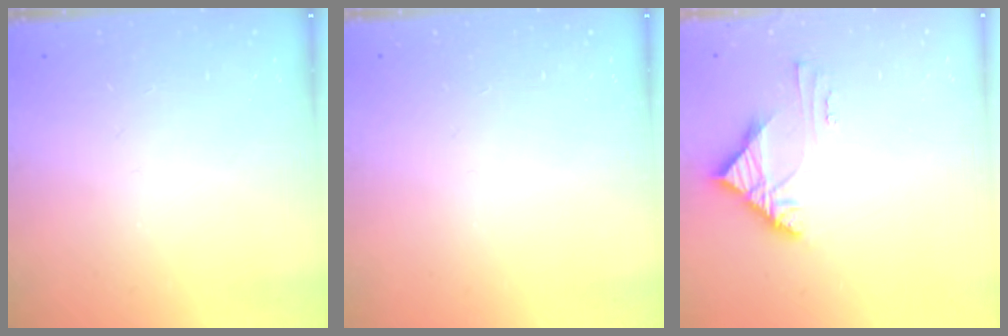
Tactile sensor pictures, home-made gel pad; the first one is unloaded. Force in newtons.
{"total": 0.0}
{"total": 4.3, "press": 4.3, "slide": 0.5}